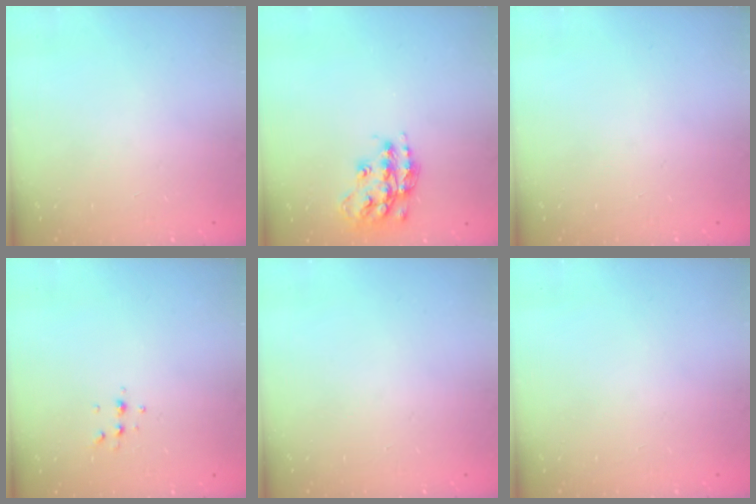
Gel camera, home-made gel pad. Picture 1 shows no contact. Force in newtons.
{"total": 16.1, "press": 16.1, "slide": 1.0}
{"total": 0.0}
{"total": 3.9, "press": 3.8, "slide": 1.2}
{"total": 0.0}
{"total": 0.0}